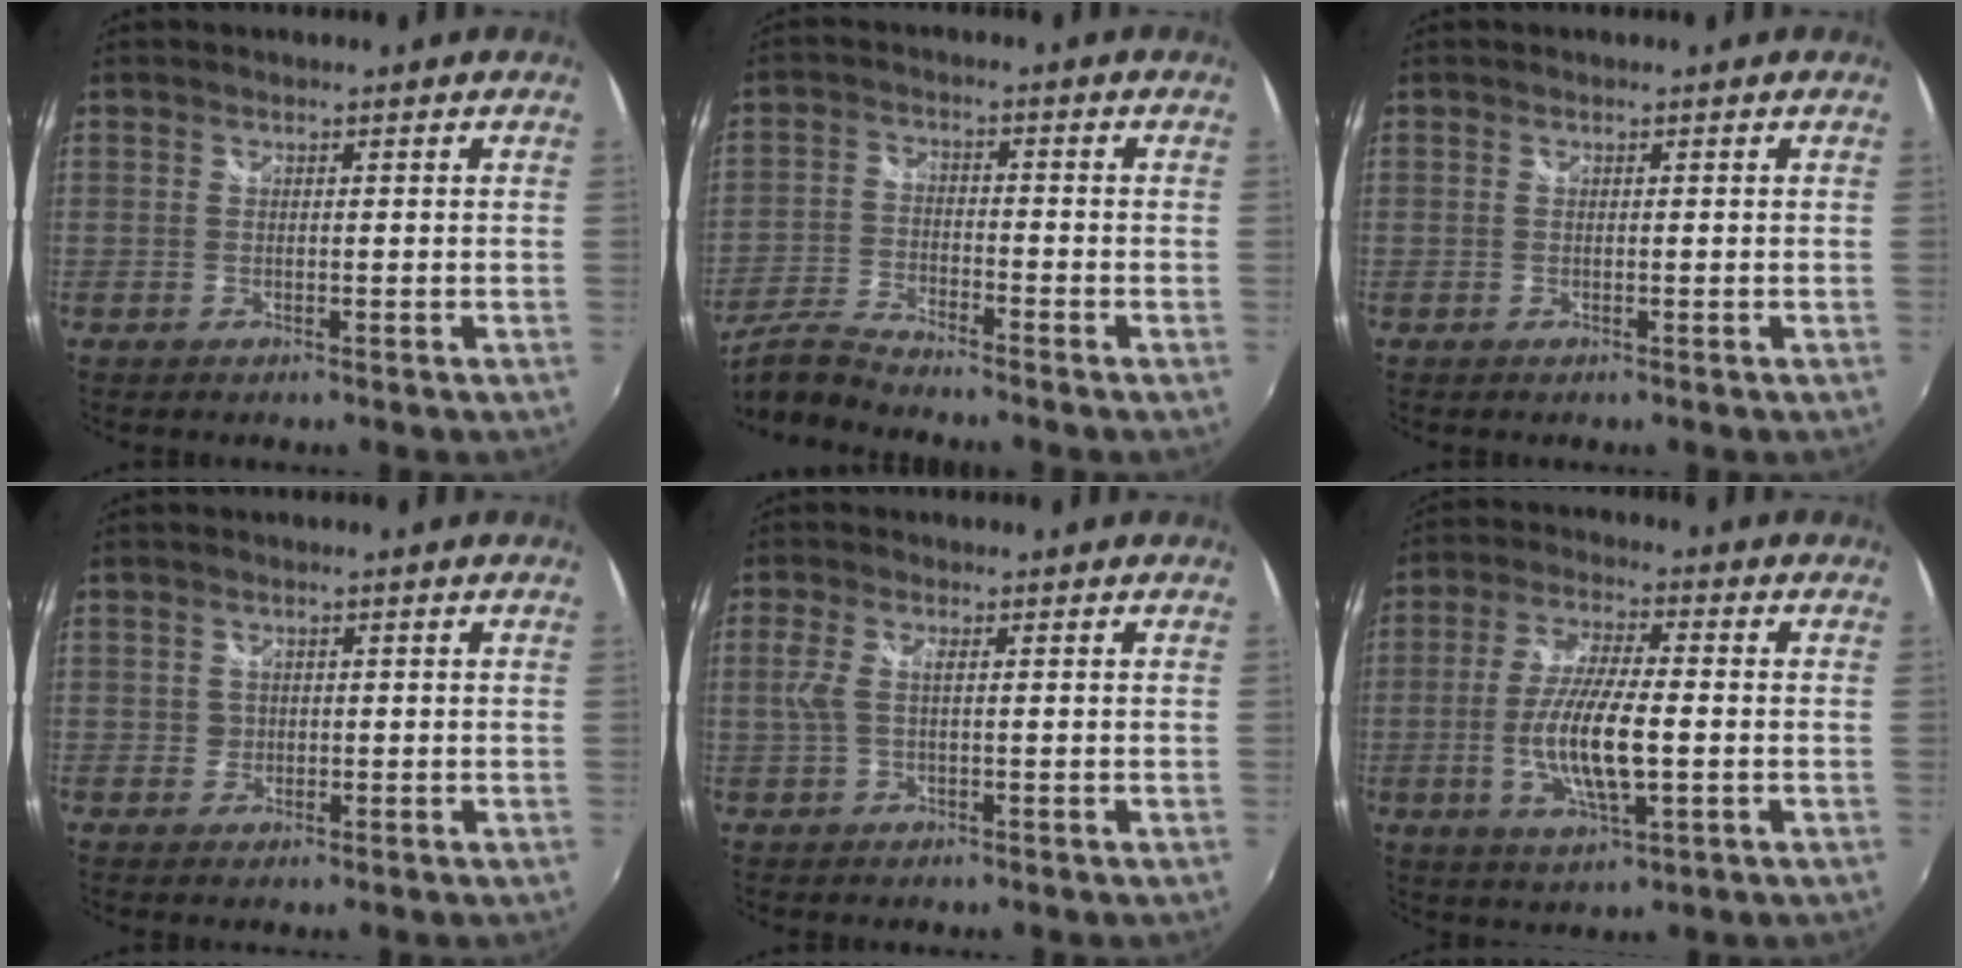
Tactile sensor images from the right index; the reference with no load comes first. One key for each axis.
{"total": 7.9, "fx": -7.4, "fy": 0.6, "fz": 2.9, "tx": -0.072, "ty": -0.010, "tz": -0.151}
{"total": 0.0}
{"total": 1.3, "fx": 0.0, "fy": 1.3, "fz": 0.0, "tx": 0.004, "ty": 0.003, "tz": 0.004}
{"total": 2.7, "fx": 0.1, "fy": 0.6, "fz": 2.6, "tx": -0.058, "ty": 0.001, "tz": 0.002}
{"total": 11.2, "fx": -2.0, "fy": 2.8, "fz": 10.6, "tx": -0.212, "ty": -0.003, "tz": -0.036}